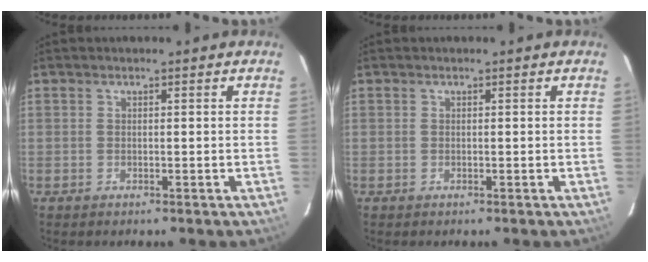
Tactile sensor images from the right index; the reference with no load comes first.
{"total": 0.0}